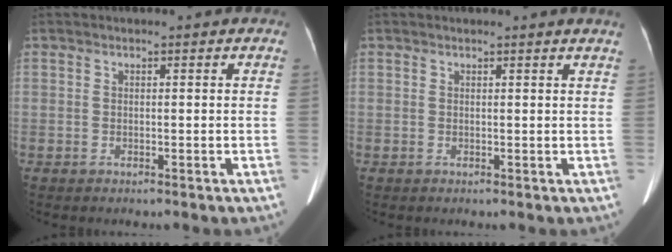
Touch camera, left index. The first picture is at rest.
{"total": 1.7, "force": [1.6, -0.3, 0.4], "torque": [-0.015, -0.007, 0.012]}